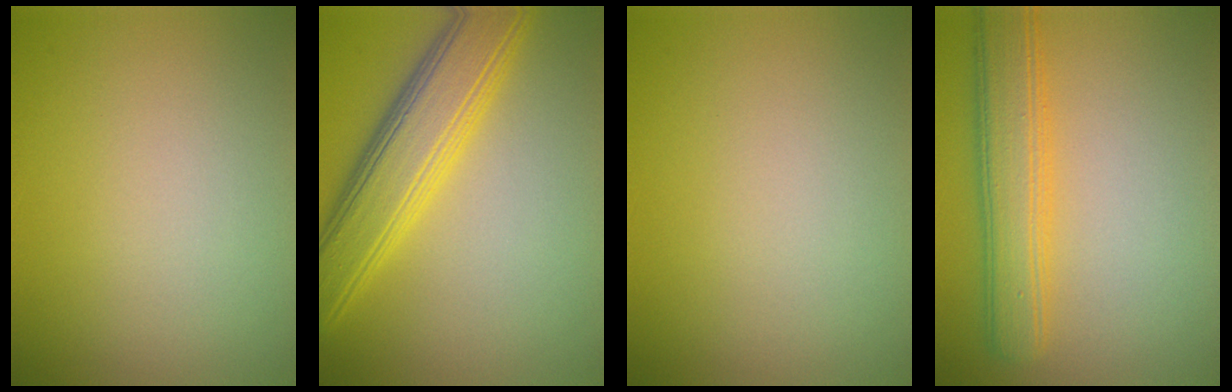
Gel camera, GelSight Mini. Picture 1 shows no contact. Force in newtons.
{"total": 6.9, "press": 6.9, "slide": 0.1}
{"total": 0.0}
{"total": 5.1, "press": 5.1, "slide": 0.2}